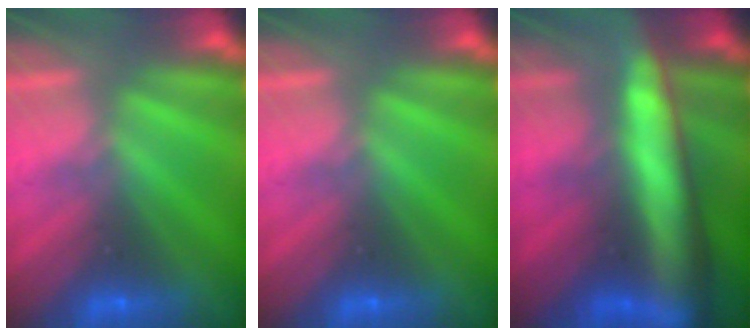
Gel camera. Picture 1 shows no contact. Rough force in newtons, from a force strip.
{"total": 0.0}
{"total": 6.6}